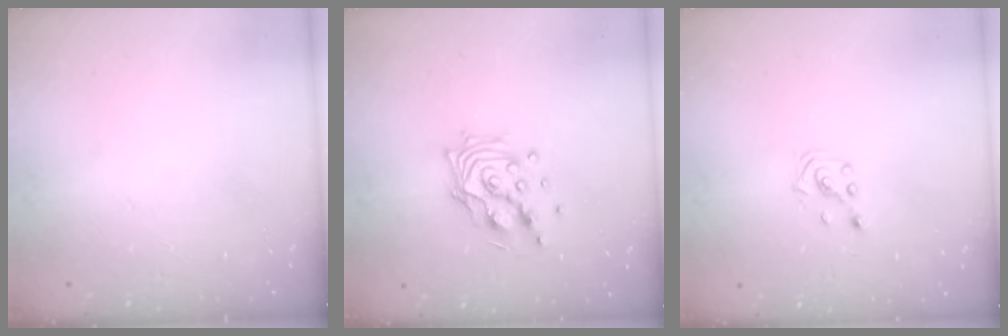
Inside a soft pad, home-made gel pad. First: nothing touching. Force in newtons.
{"total": 12.6, "press": 12.5, "slide": 1.7}
{"total": 1.4, "press": 1.4, "slide": 0.1}